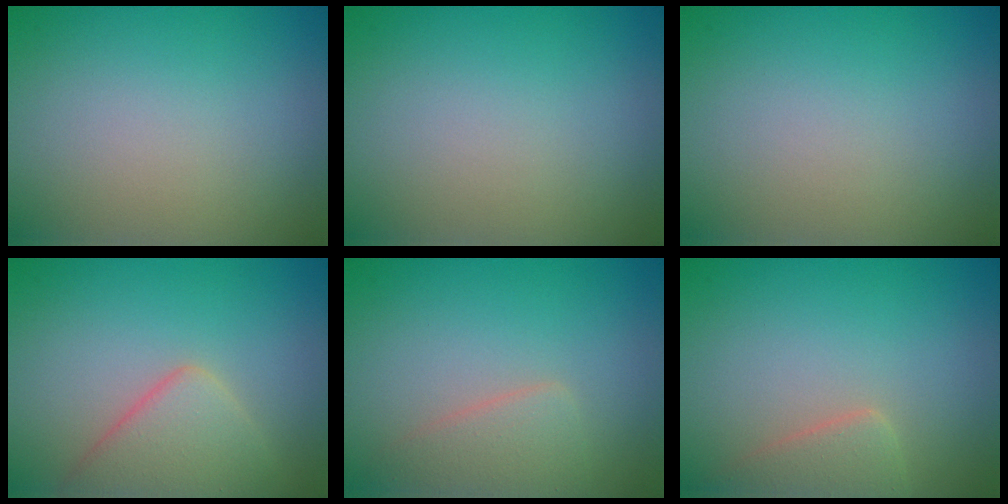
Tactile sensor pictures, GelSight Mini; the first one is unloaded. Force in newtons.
{"total": 0.0}
{"total": 0.0}
{"total": 4.4, "press": 4.4, "slide": 0.2}
{"total": 2.7, "press": 2.7, "slide": 0.1}
{"total": 2.6, "press": 2.6, "slide": 0.3}